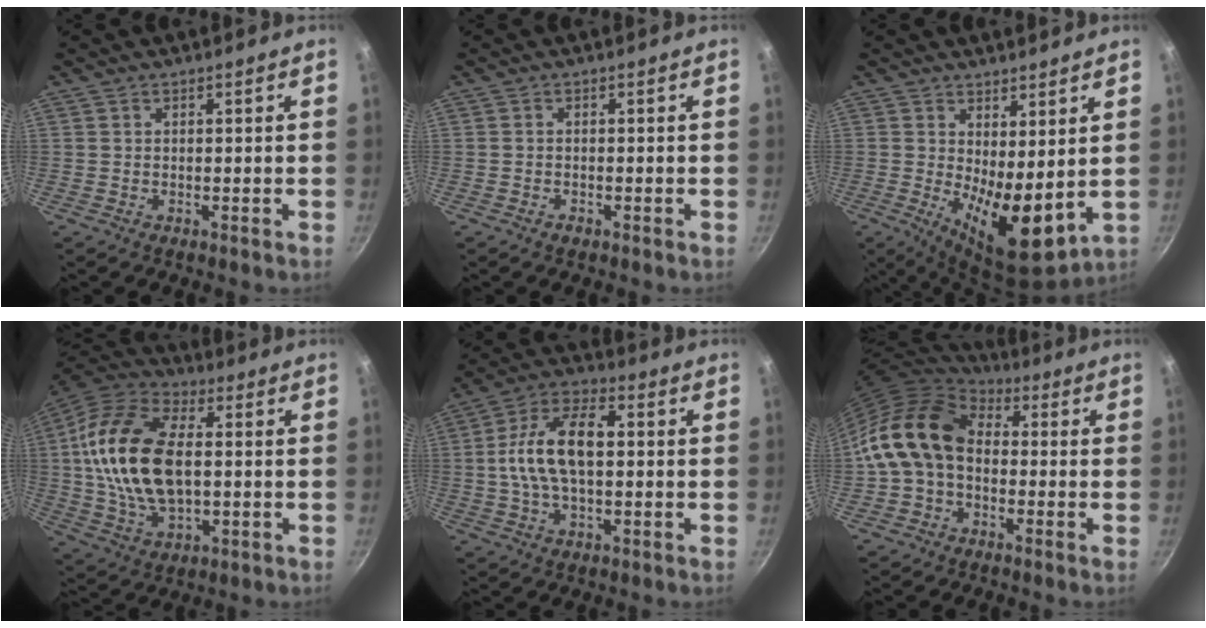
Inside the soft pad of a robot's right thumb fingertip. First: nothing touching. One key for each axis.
{"total": 1.2, "fx": -0.7, "fy": 0.8, "fz": 0.6, "tx": -0.012, "ty": 0.004, "tz": -0.013}
{"total": 11.5, "fx": 1.0, "fy": 4.6, "fz": 10.5, "tx": -0.141, "ty": -0.032, "tz": 0.025}
{"total": 20.7, "fx": 1.3, "fy": 11.8, "fz": 17.0, "tx": -0.319, "ty": 0.015, "tz": 0.015}
{"total": 14.0, "fx": 0.8, "fy": 7.4, "fz": 11.9, "tx": -0.207, "ty": 0.031, "tz": 0.001}
{"total": 13.9, "fx": 0.0, "fy": 10.2, "fz": 9.5, "tx": -0.150, "ty": 0.030, "tz": -0.017}